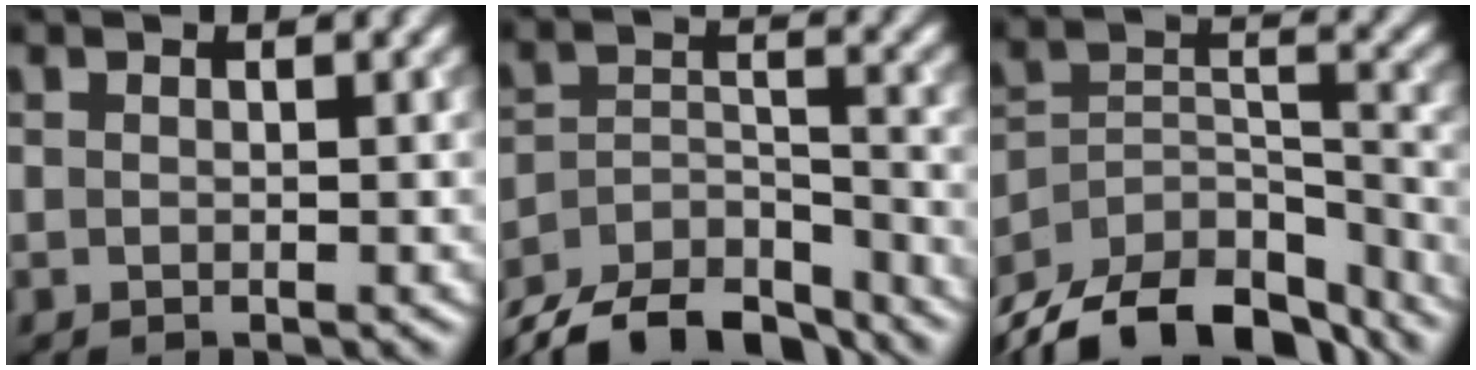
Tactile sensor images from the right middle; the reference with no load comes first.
{"total": 11.0, "force": [-9.8, 3.8, 3.3], "torque": [-0.056, -0.005, -0.150]}
{"total": 13.6, "force": [-11.5, 5.8, 4.5], "torque": [-0.080, -0.002, -0.165]}